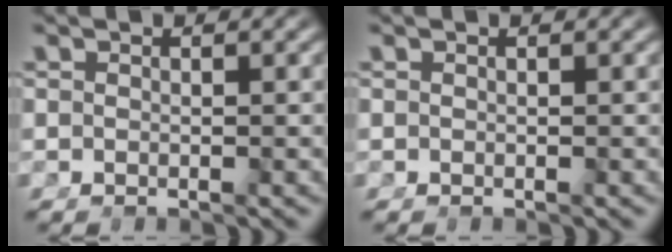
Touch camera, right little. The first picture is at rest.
{"total": 0.0}